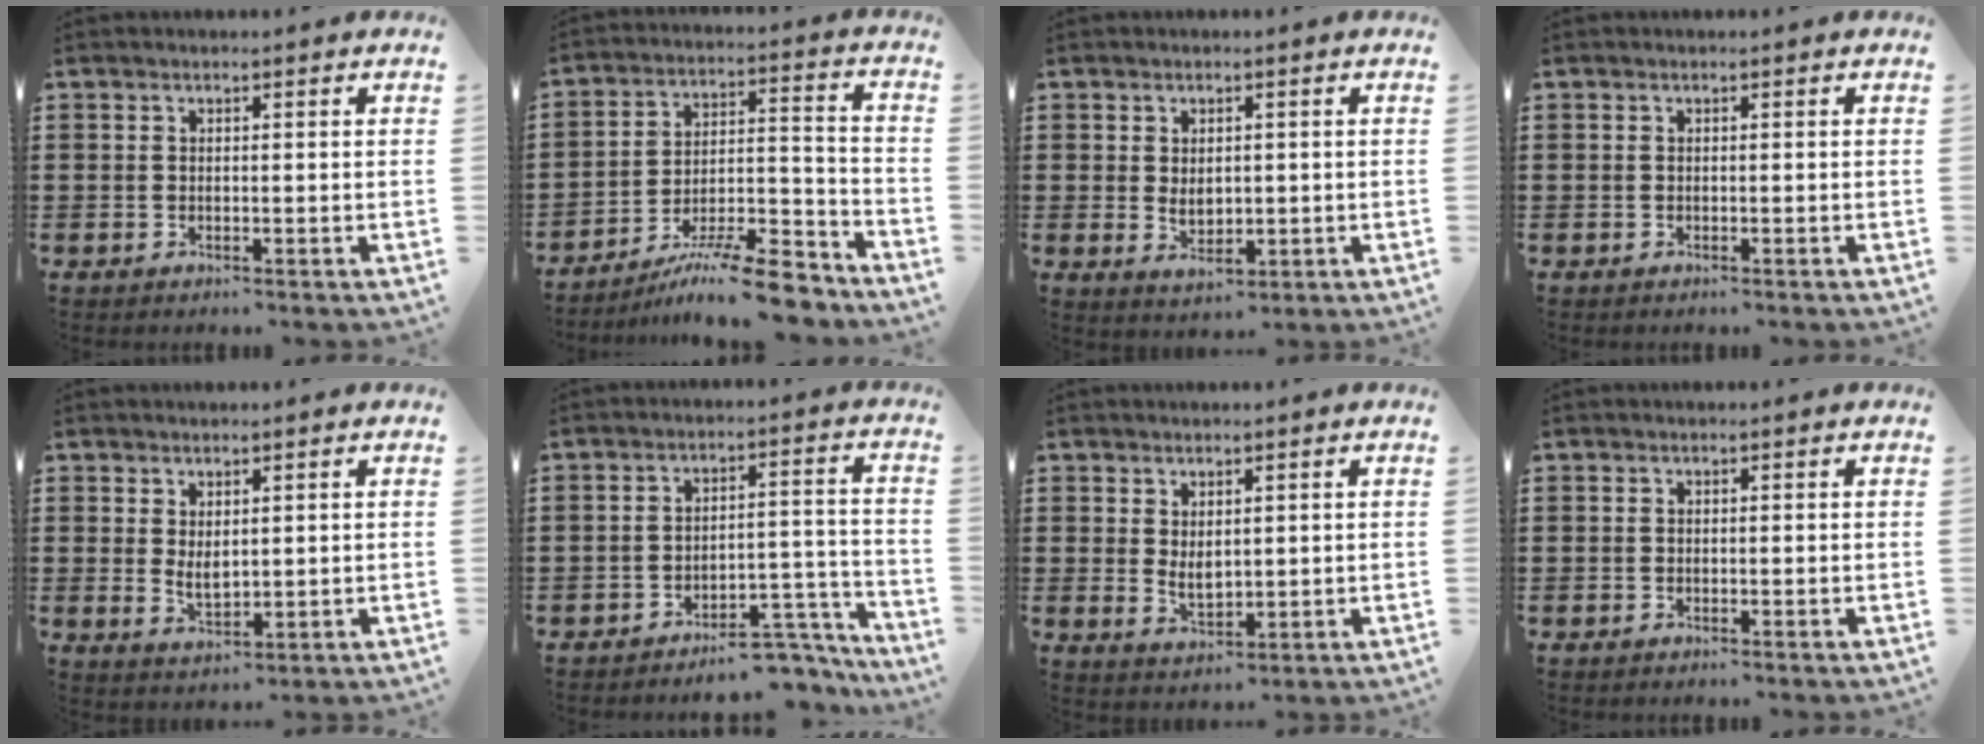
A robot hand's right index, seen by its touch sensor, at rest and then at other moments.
{"total": 12.1, "force": [-10.3, 1.7, 6.0], "torque": [-0.077, 0.042, -0.189]}
{"total": 2.8, "force": [0.2, 1.8, 2.1], "torque": [-0.036, 0.004, 0.001]}
{"total": 0.0}
{"total": 2.5, "force": [0.9, 1.2, 2.0], "torque": [-0.040, 0.002, 0.018]}
{"total": 5.6, "force": [-5.2, 1.2, 1.8], "torque": [-0.029, 0.015, -0.100]}
{"total": 2.6, "force": [0.9, 1.5, 2.0], "torque": [-0.040, 0.005, 0.018]}
{"total": 0.0}